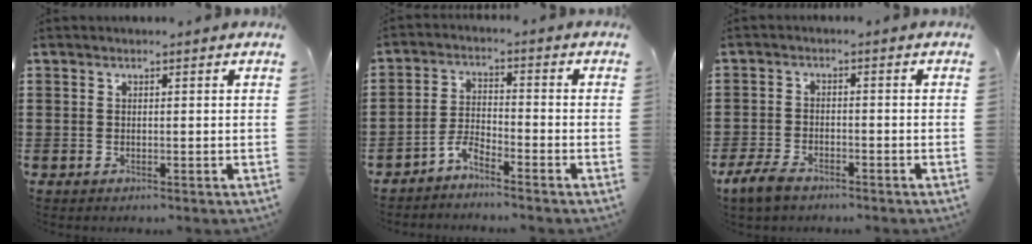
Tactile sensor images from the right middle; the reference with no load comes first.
{"total": 3.6, "force": [-3.4, 0.4, 1.0], "torque": [-0.021, 0.008, -0.070]}
{"total": 3.8, "force": [-2.9, 1.6, 2.0], "torque": [-0.056, 0.003, -0.062]}